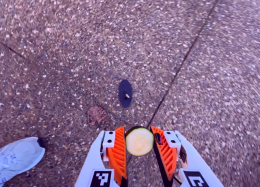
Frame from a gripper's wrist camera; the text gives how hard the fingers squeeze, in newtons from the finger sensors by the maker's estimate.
{"total": 10.3, "left": 10.4, "right": 10.2}